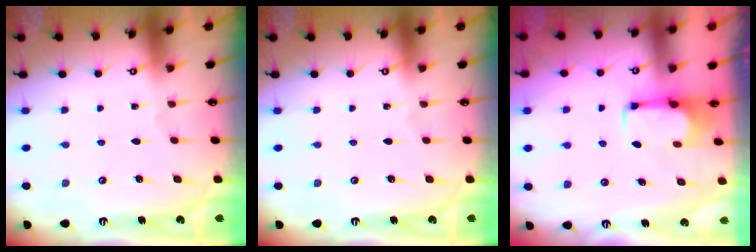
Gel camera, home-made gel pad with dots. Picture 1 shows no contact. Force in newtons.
{"total": 0.0}
{"total": 1.8, "press": 1.6, "slide": 0.8}